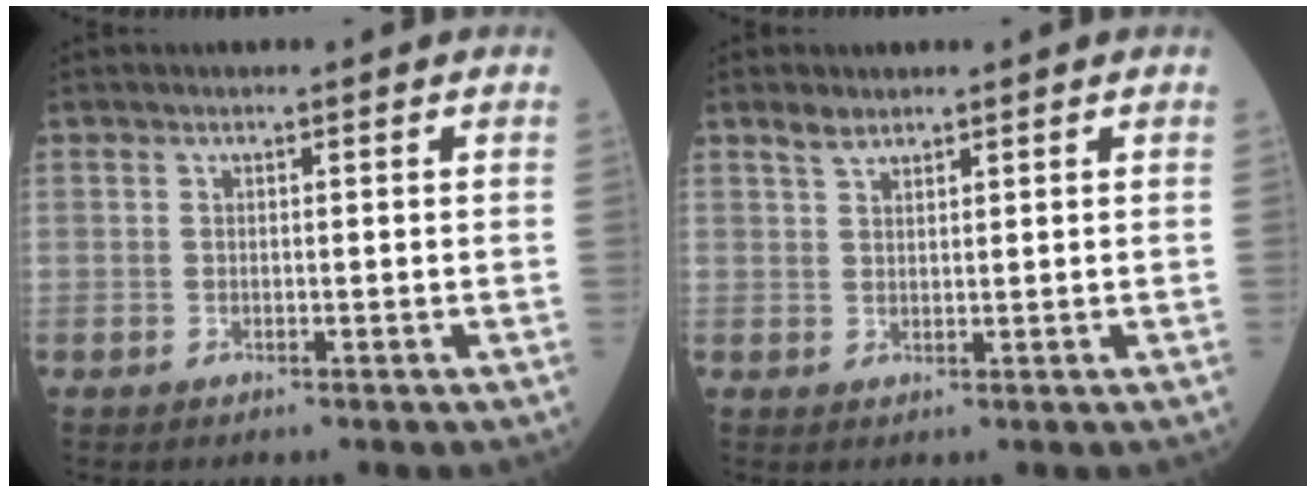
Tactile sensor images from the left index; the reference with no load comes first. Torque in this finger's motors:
{"motor_torque": [0.06, -0.05, -0.38, 0.00]}